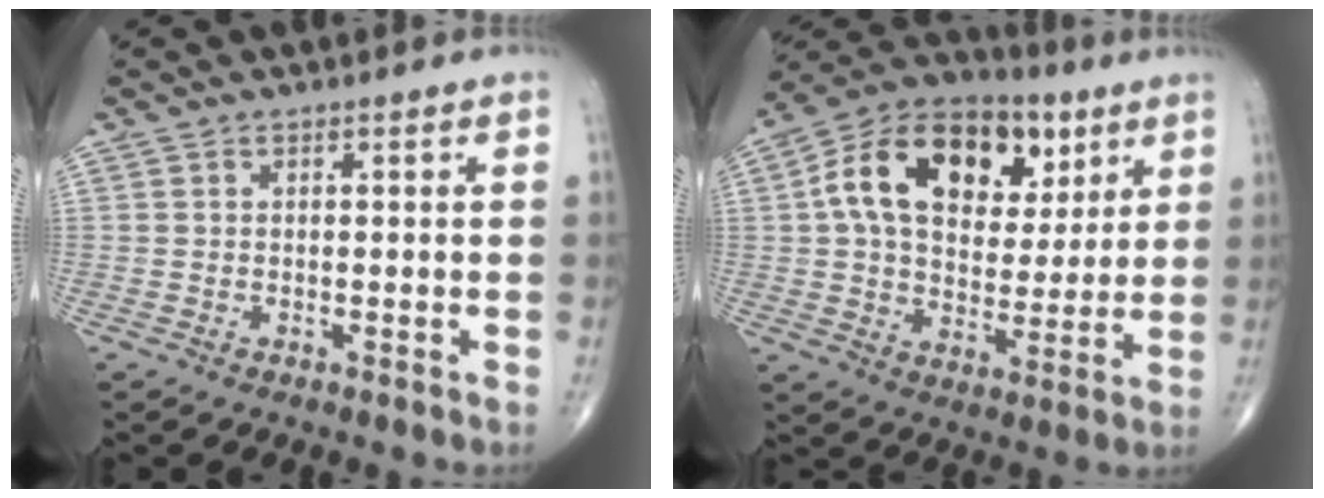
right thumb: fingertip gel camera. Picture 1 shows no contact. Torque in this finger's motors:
{"motor_torque": [1.73, 3.28, 1.78, 0.48, 0.15]}